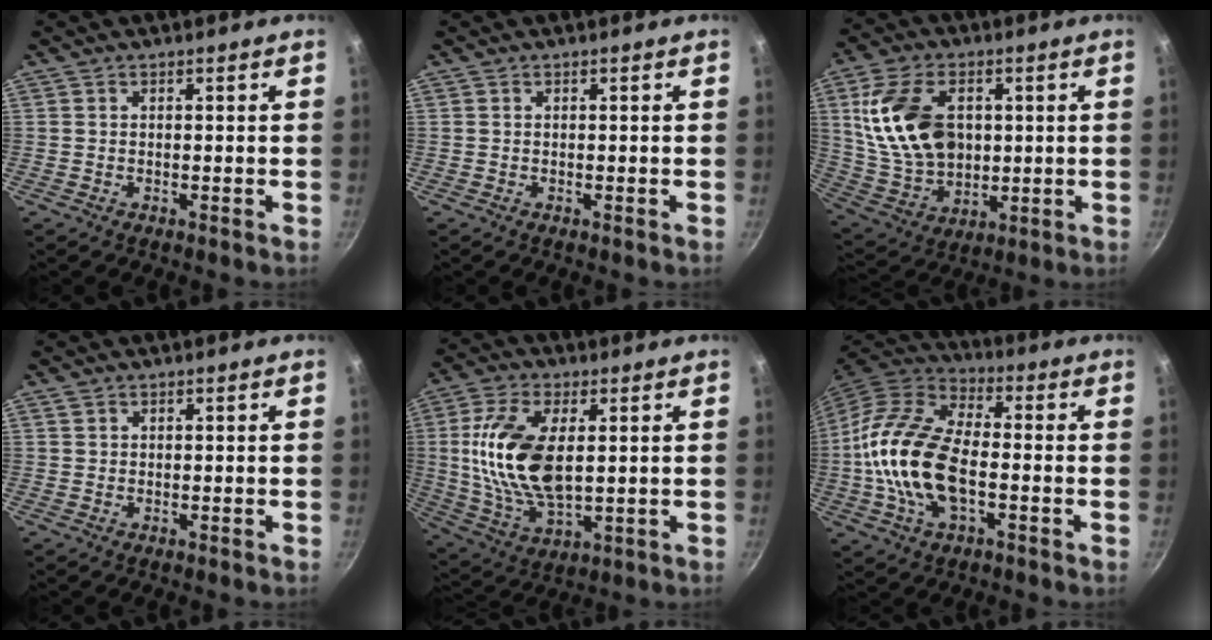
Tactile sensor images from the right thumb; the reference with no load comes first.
{"total": 0.0}
{"total": 18.3, "force": [3.4, 12.4, 13.0], "torque": [-0.224, -0.006, 0.078]}
{"total": 1.0, "force": [0.5, 0.8, 0.3], "torque": [-0.003, 0.002, 0.008]}
{"total": 16.5, "force": [2.3, 8.5, 14.0], "torque": [-0.267, -0.005, 0.050]}
{"total": 18.8, "force": [-2.5, 10.2, 15.6], "torque": [-0.292, 0.032, -0.060]}